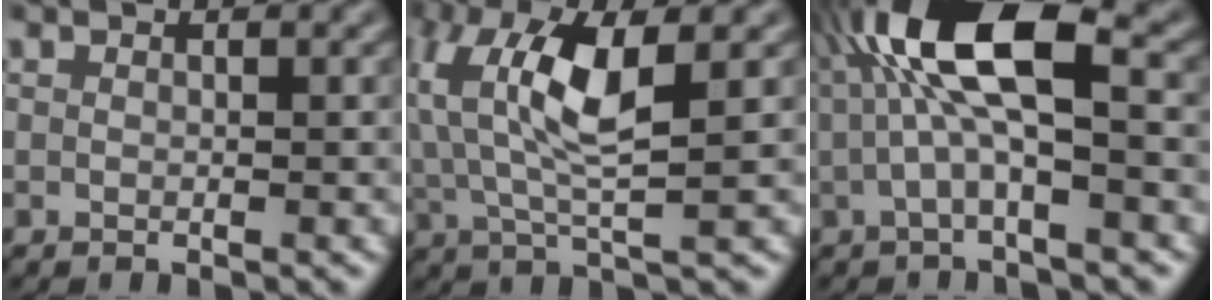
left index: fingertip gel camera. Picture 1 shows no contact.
{"total": 7.8, "force": [1.5, 2.7, 7.2], "torque": [-0.161, 0.004, 0.026]}
{"total": 9.7, "force": [1.2, 3.3, 9.0], "torque": [-0.180, 0.027, 0.011]}